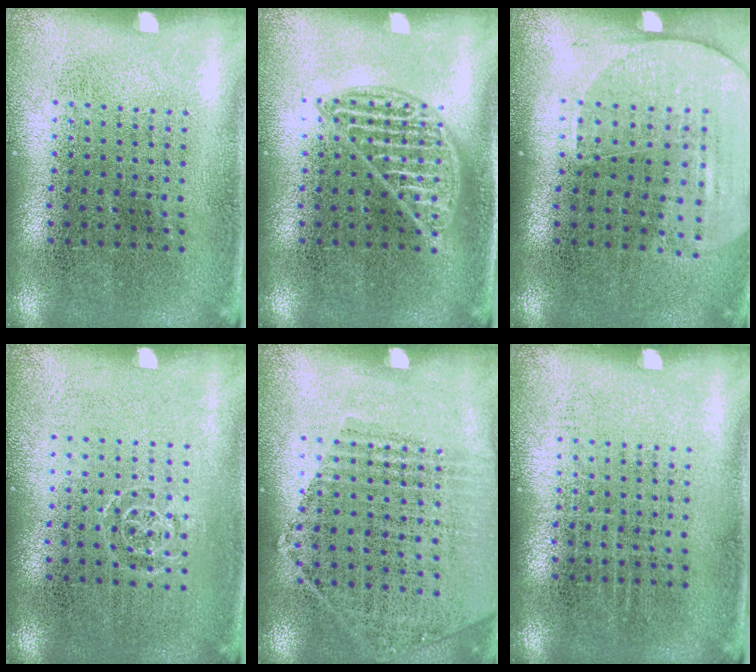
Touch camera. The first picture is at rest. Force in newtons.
{"total": 2.0, "press": 2.0, "slide": 0.2}
{"total": 1.7, "press": 1.5, "slide": 0.7}
{"total": 0.6, "press": 0.5, "slide": 0.3}
{"total": 1.2, "press": 1.1, "slide": 0.5}
{"total": 0.0}